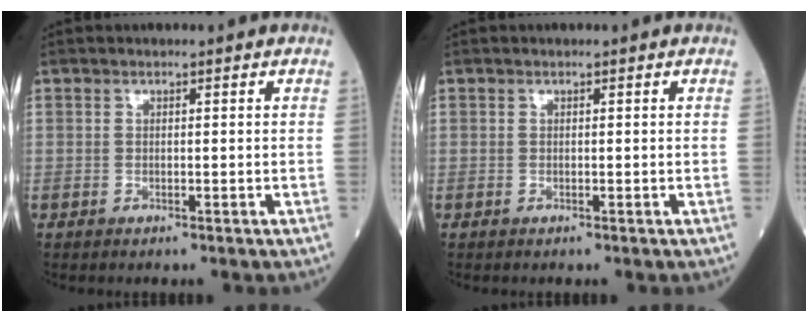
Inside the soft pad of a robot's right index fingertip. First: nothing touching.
{"total": 0.0}